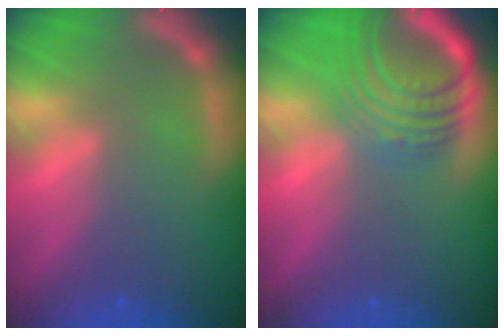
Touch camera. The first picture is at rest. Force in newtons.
{"total": 9.1}